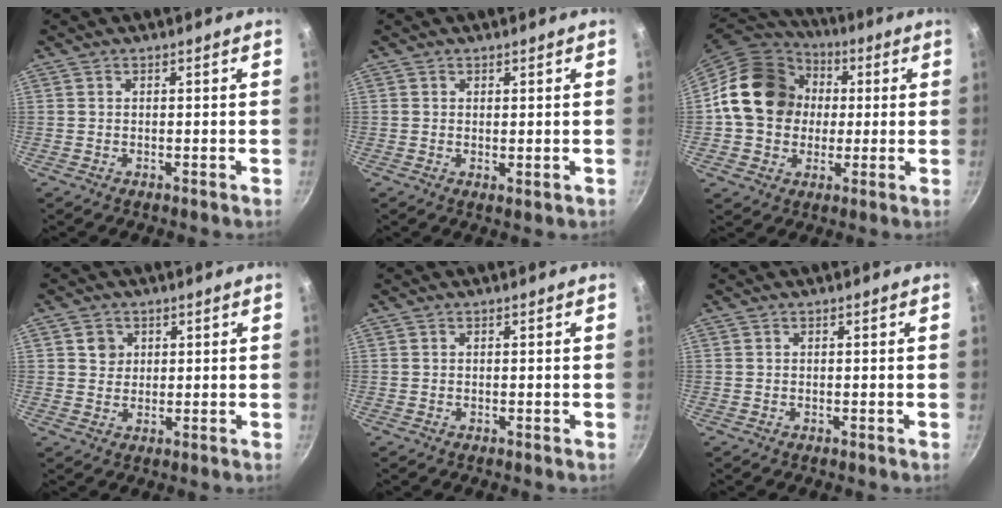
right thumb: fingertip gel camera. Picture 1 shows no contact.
{"total": 1.1, "force": [0.5, 0.5, 0.9], "torque": [-0.016, -0.009, 0.005]}
{"total": 18.5, "force": [2.1, 15.4, 10.0], "torque": [-0.142, 0.030, 0.029]}
{"total": 3.4, "force": [1.2, 3.0, 0.9], "torque": [0.005, 0.001, 0.019]}
{"total": 0.0}
{"total": 0.0}